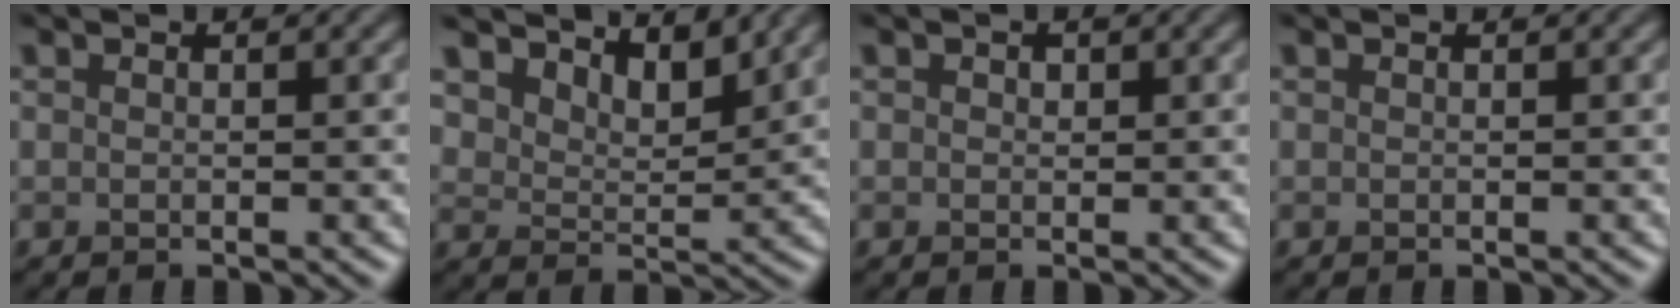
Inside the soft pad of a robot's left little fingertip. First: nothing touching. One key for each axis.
{"total": 4.7, "fx": 3.9, "fy": 1.8, "fz": 1.8, "tx": -0.045, "ty": -0.014, "tz": 0.059}
{"total": 0.8, "fx": 0.2, "fy": 0.7, "fz": 0.4, "tx": -0.006, "ty": 0.002, "tz": 0.000}
{"total": 0.0}